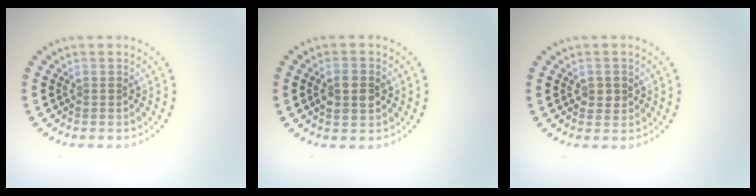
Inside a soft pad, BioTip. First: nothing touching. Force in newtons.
{"total": 2.8, "press": 2.8, "slide": 0.1}
{"total": 1.6, "press": 1.6, "slide": 0.2}